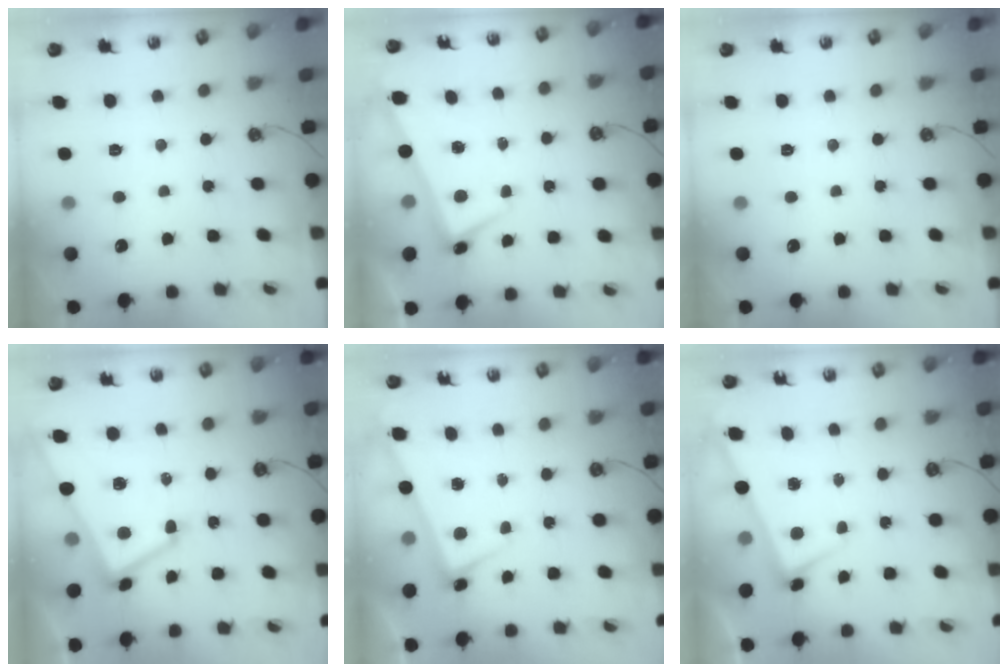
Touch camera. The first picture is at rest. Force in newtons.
{"total": 2.7, "press": 2.6, "slide": 0.8}
{"total": 0.0}
{"total": 3.1, "press": 2.8, "slide": 1.2}
{"total": 2.5, "press": 2.4, "slide": 0.6}
{"total": 2.8, "press": 2.8, "slide": 0.4}